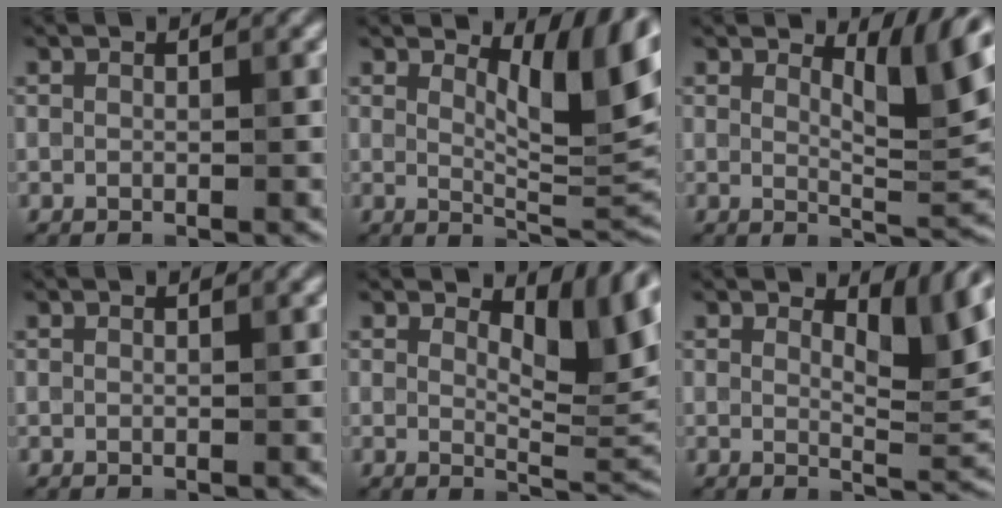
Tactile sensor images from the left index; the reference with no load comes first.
{"total": 6.7, "force": [3.3, 2.2, 5.4], "torque": [-0.076, -0.010, 0.049]}
{"total": 4.9, "force": [2.8, 1.3, 3.8], "torque": [-0.057, -0.008, 0.039]}
{"total": 0.0}
{"total": 5.4, "force": [2.7, 2.2, 4.1], "torque": [-0.057, -0.012, 0.037]}
{"total": 4.1, "force": [2.3, 1.3, 3.1], "torque": [-0.044, -0.010, 0.031]}